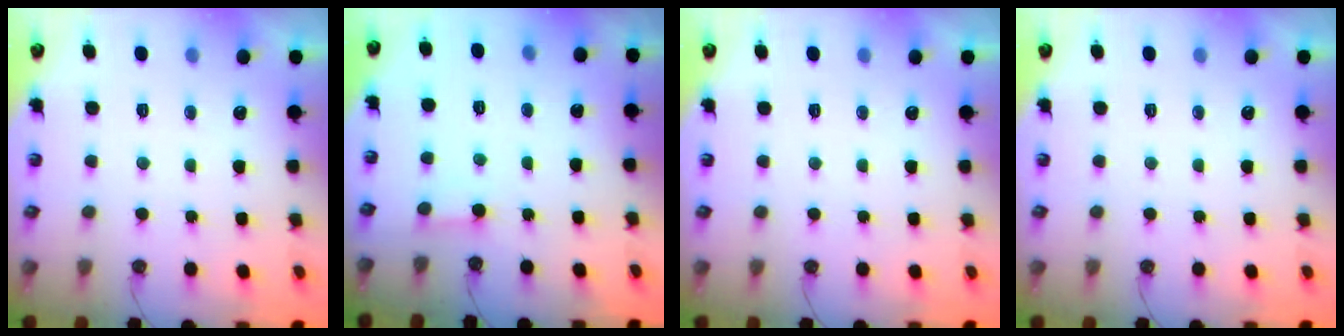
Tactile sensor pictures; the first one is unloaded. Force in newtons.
{"total": 2.7, "press": 2.7, "slide": 0.2}
{"total": 0.0}
{"total": 0.0}